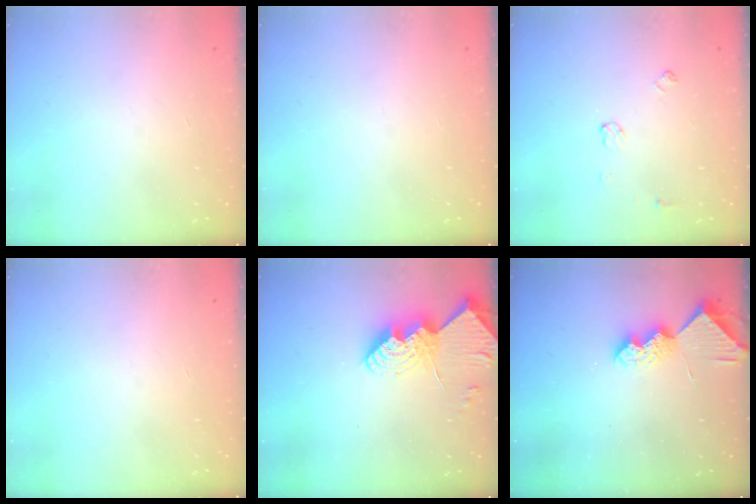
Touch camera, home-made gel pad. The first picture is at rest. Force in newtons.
{"total": 0.0}
{"total": 5.0, "press": 5.0, "slide": 0.7}
{"total": 0.0}
{"total": 14.0, "press": 14.0, "slide": 0.9}
{"total": 7.9, "press": 7.8, "slide": 0.6}